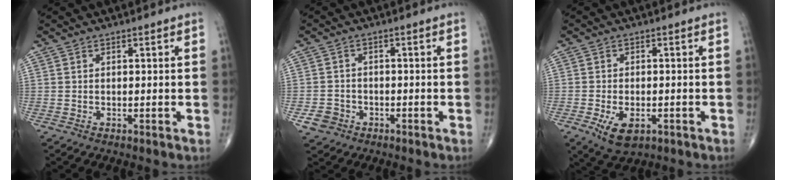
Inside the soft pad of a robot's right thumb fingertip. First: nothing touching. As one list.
[{"total": 3.6, "force": [-1.6, 3.1, 0.8], "torque": [-0.002, 0.013, -0.027]}, {"total": 5.9, "force": [-2.3, 3.3, 4.4], "torque": [-0.071, 0.000, -0.029]}]